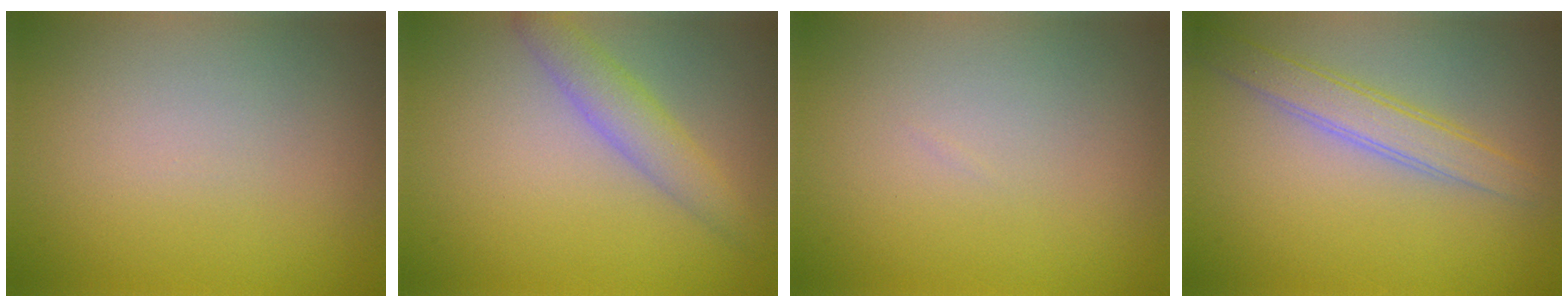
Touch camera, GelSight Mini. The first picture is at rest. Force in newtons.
{"total": 2.8, "press": 2.8, "slide": 0.1}
{"total": 0.0}
{"total": 2.9, "press": 2.9, "slide": 0.1}